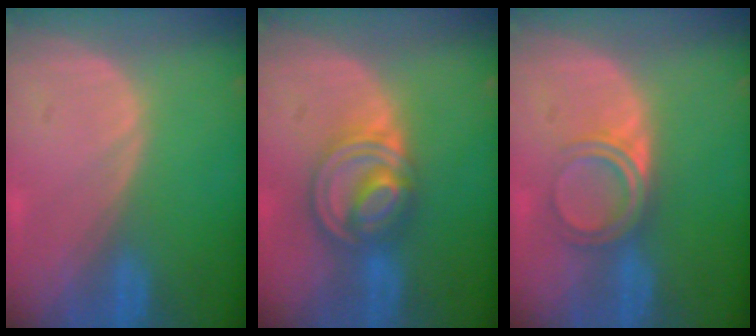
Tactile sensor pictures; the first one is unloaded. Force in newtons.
{"total": 7.9, "press": 6.9, "slide": 3.9}
{"total": 4.7, "press": 4.2, "slide": 2.1}